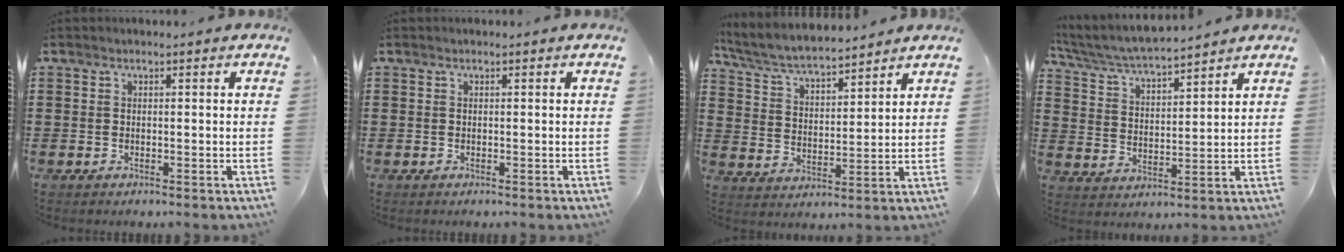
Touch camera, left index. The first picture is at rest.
{"total": 0.0}
{"total": 5.9, "force": [5.5, 0.6, 2.2], "torque": [-0.066, -0.031, 0.092]}
{"total": 5.4, "force": [5.1, 0.0, 1.7], "torque": [-0.056, -0.032, 0.087]}